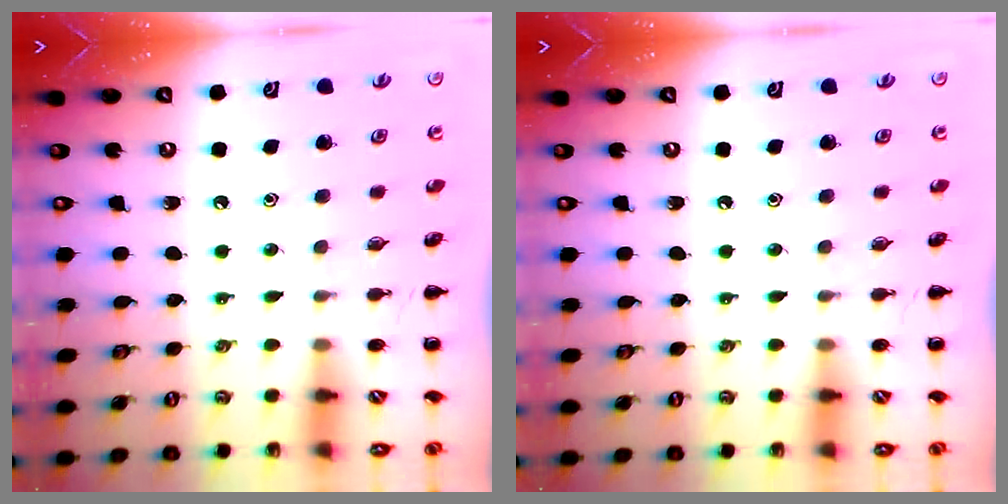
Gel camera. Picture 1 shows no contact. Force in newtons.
{"total": 0.0}